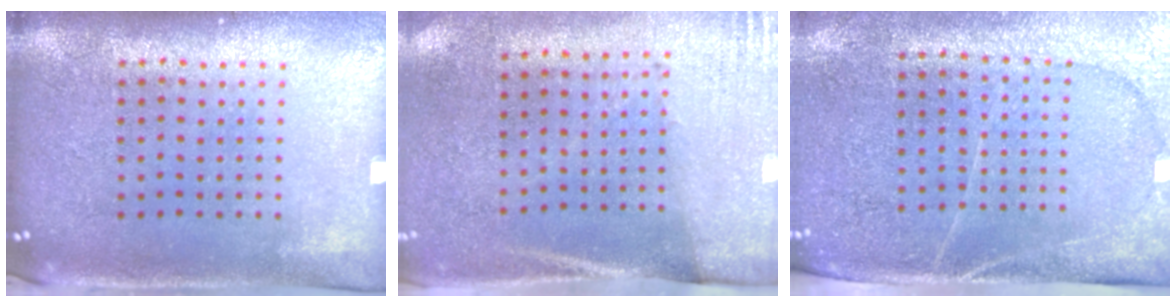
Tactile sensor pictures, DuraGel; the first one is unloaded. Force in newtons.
{"total": 2.7, "press": 2.4, "slide": 1.3}
{"total": 2.9, "press": 2.7, "slide": 1.2}